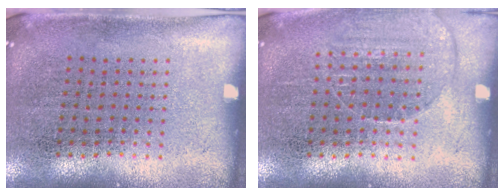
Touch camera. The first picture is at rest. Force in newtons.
{"total": 1.4, "press": 1.3, "slide": 0.3}